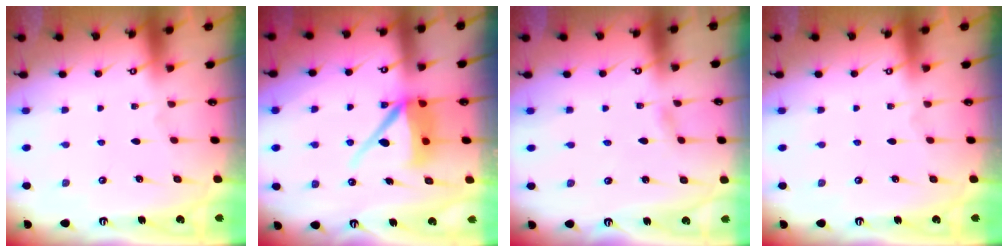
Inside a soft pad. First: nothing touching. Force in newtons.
{"total": 9.8, "press": 9.7, "slide": 1.2}
{"total": 1.5, "press": 1.5, "slide": 0.2}
{"total": 0.0}